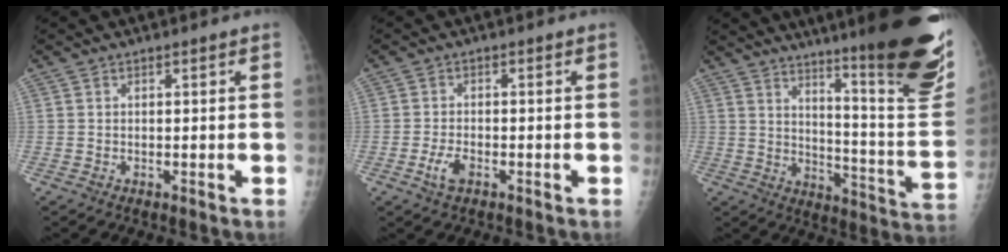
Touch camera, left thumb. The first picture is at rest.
{"total": 3.3, "force": [-1.6, 1.6, 2.4], "torque": [-0.052, 0.006, -0.029]}
{"total": 27.3, "force": [17.5, 3.3, 20.7], "torque": [-0.244, -0.102, 0.245]}